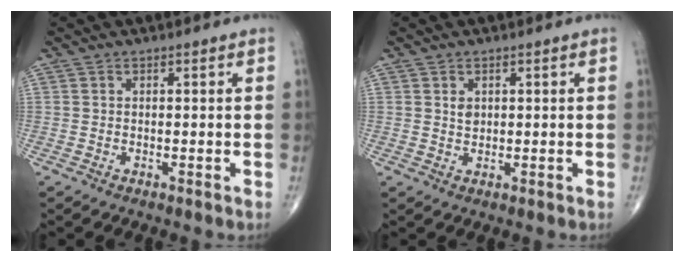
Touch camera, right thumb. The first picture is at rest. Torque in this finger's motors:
{"motor_torque": [0.26, 0.09, 0.02, -0.25, -0.03]}